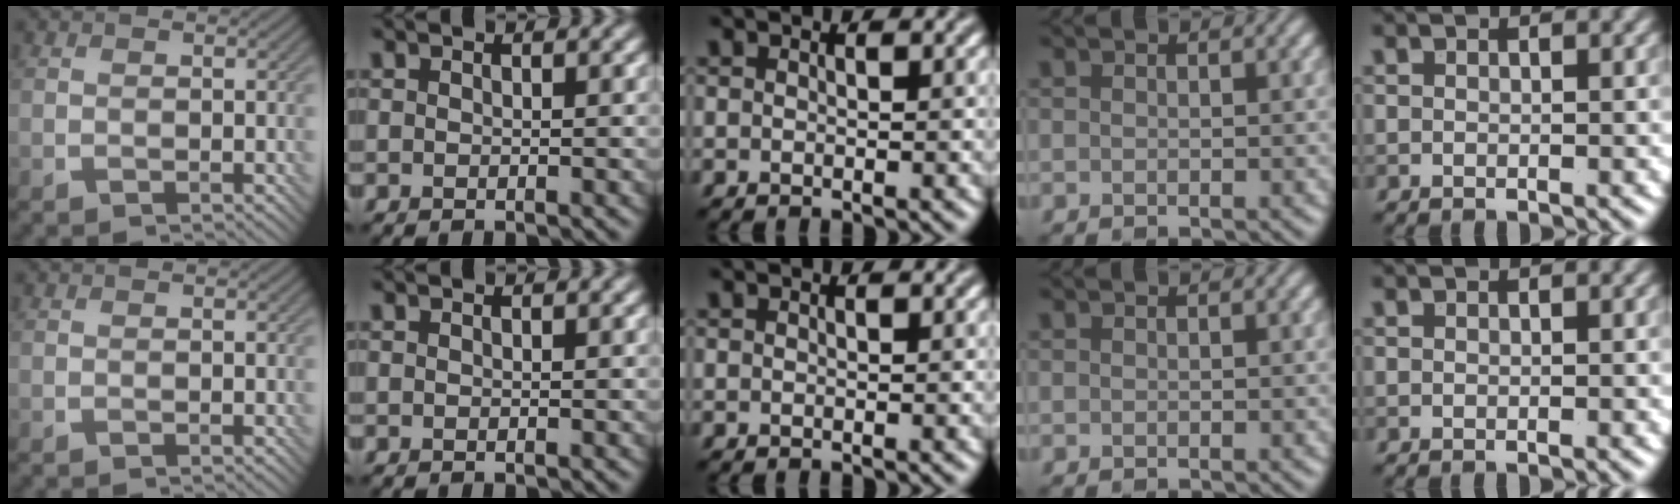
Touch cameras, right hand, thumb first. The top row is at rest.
{}